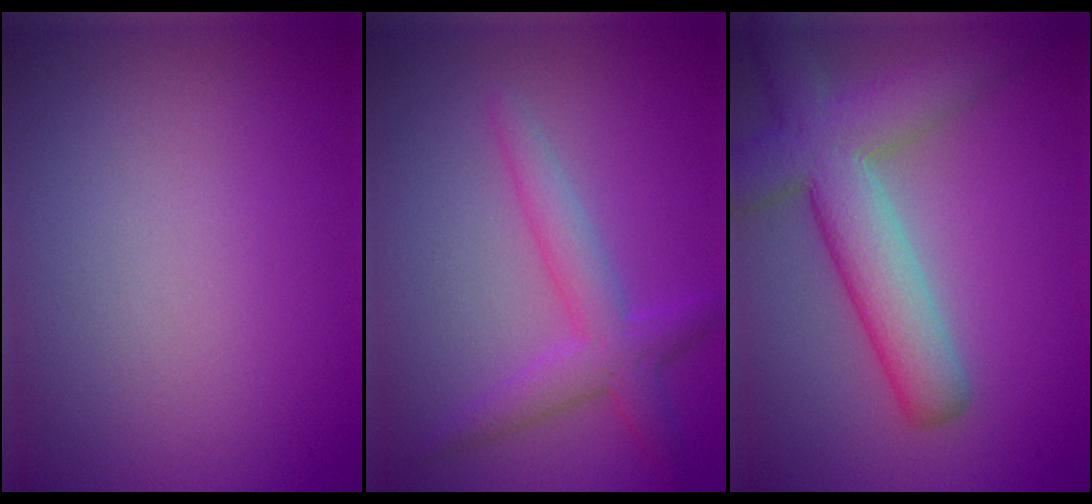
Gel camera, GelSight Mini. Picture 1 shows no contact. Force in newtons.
{"total": 3.4, "press": 3.4, "slide": 0.2}
{"total": 7.5, "press": 7.5, "slide": 0.3}